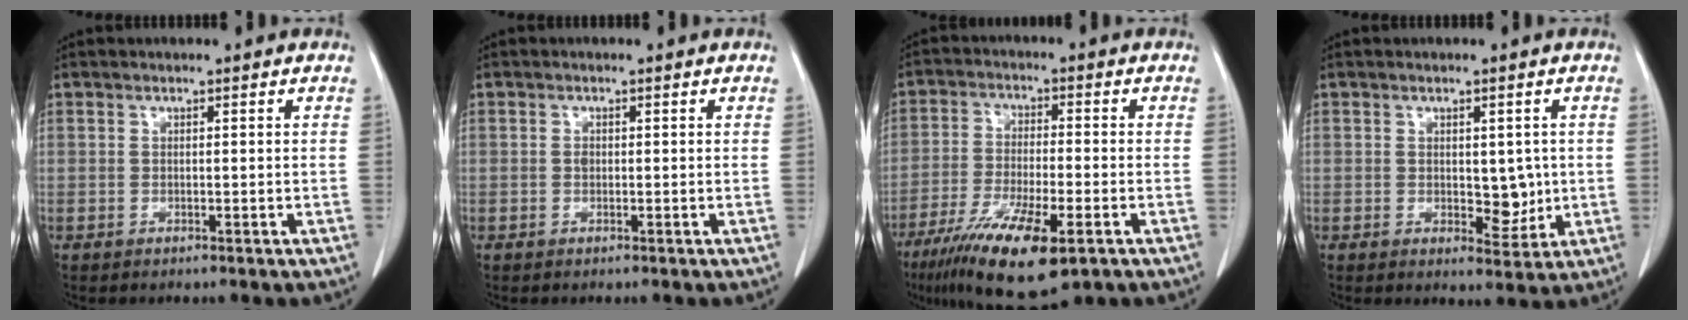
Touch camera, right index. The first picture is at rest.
{"total": 0.7, "force": [0.0, 0.5, 0.5], "torque": [-0.011, 0.001, -0.002]}
{"total": 14.3, "force": [-8.1, 2.9, 11.4], "torque": [-0.210, -0.033, -0.137]}
{"total": 4.6, "force": [0.1, 2.5, 3.8], "torque": [-0.043, -0.009, 0.009]}